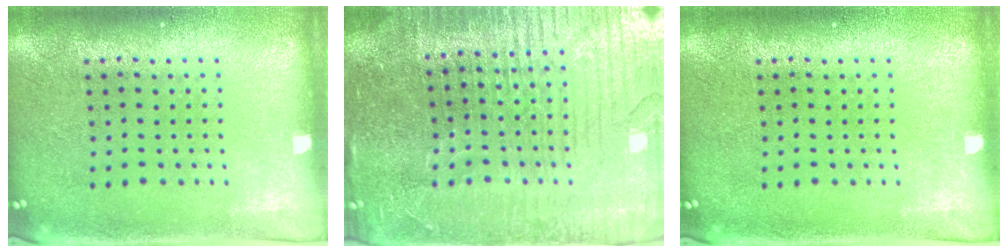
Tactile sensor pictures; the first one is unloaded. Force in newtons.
{"total": 5.0, "press": 4.7, "slide": 1.9}
{"total": 0.0}